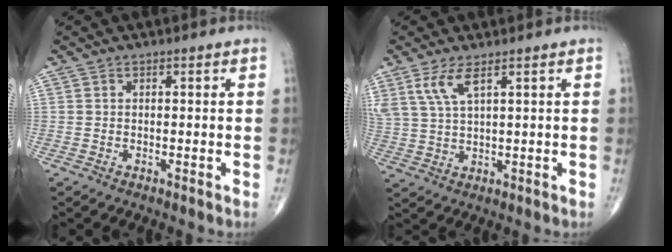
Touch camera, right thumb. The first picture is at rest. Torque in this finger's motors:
{"motor_torque": [0.13, 0.34, 0.67, 0.48, 0.04]}